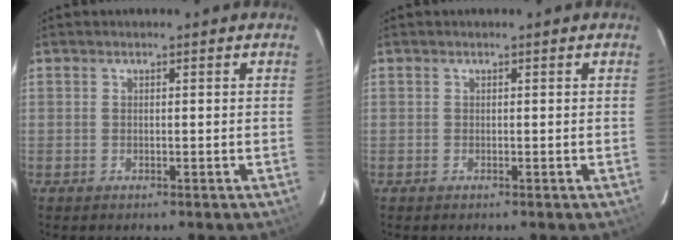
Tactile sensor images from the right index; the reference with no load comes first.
{"total": 0.0}